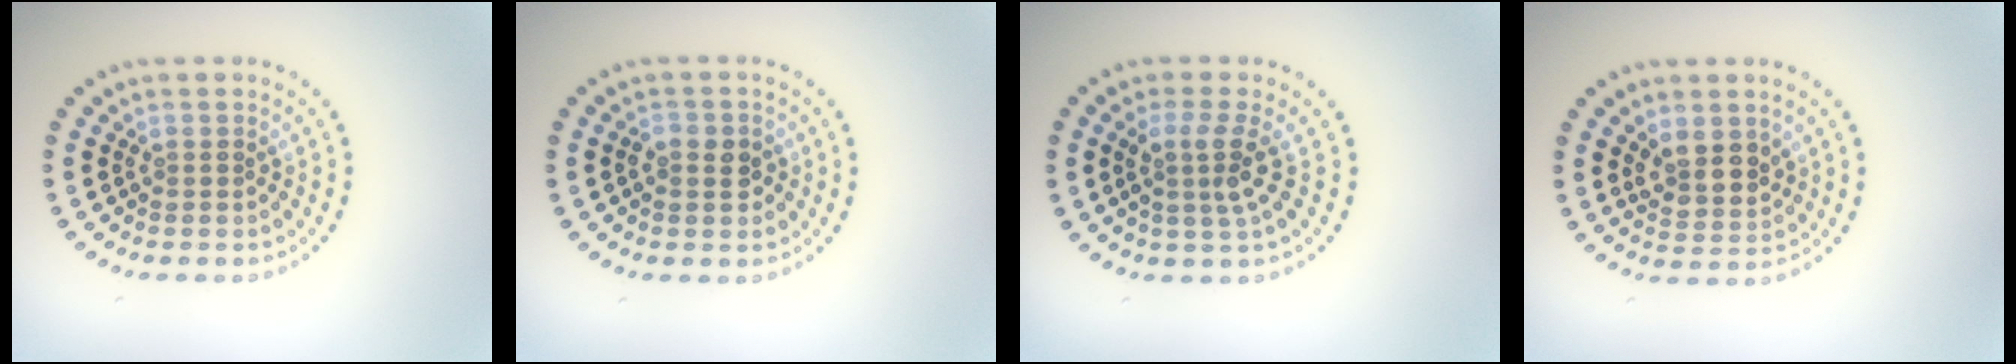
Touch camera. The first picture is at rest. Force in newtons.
{"total": 1.9, "press": 1.9, "slide": 0.5}
{"total": 2.6, "press": 2.0, "slide": 1.8}
{"total": 3.0, "press": 2.7, "slide": 1.3}